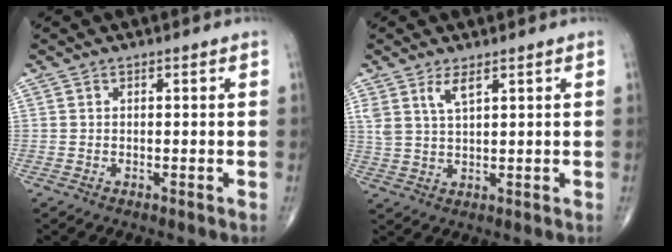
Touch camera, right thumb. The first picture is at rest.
{"total": 3.1, "force": [2.0, 0.8, 2.2], "torque": [-0.048, -0.011, 0.044]}